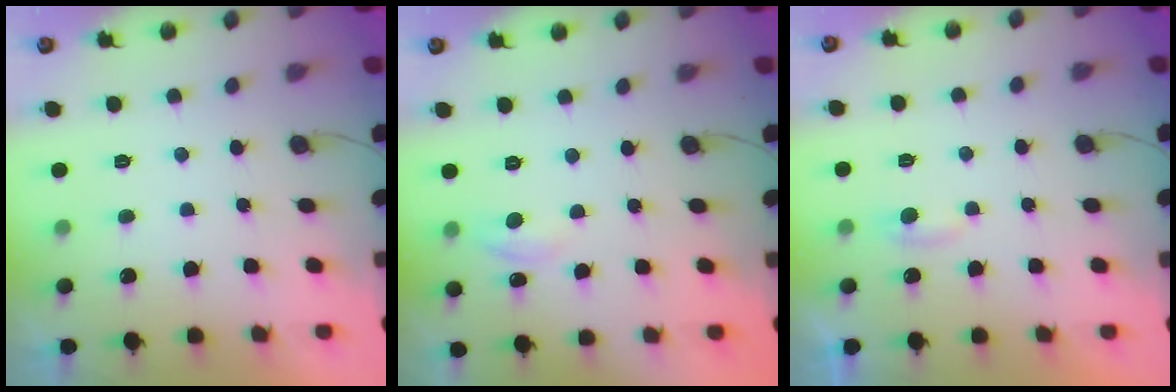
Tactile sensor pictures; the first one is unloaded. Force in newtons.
{"total": 6.3, "press": 6.3, "slide": 0.9}
{"total": 2.8, "press": 2.8, "slide": 0.4}